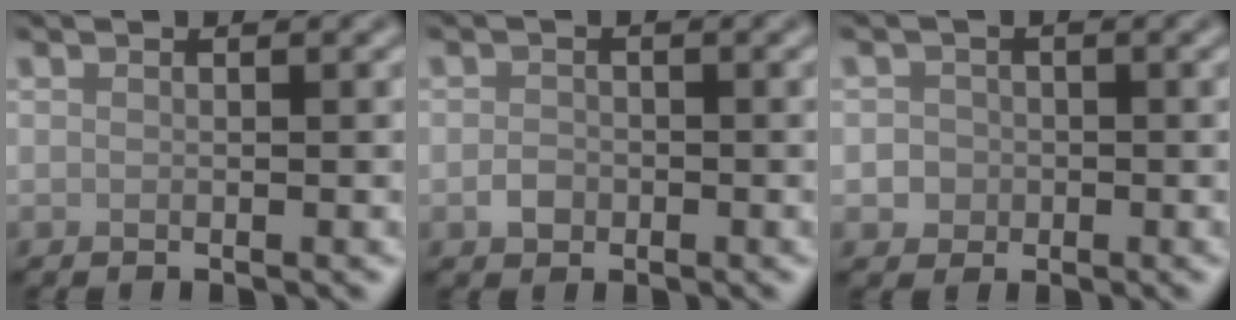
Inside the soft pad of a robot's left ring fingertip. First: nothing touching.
{"total": 1.4, "force": [-0.6, 1.1, 0.6], "torque": [-0.007, 0.000, -0.014]}
{"total": 2.2, "force": [-0.4, 2.0, 0.5], "torque": [0.012, 0.006, -0.018]}